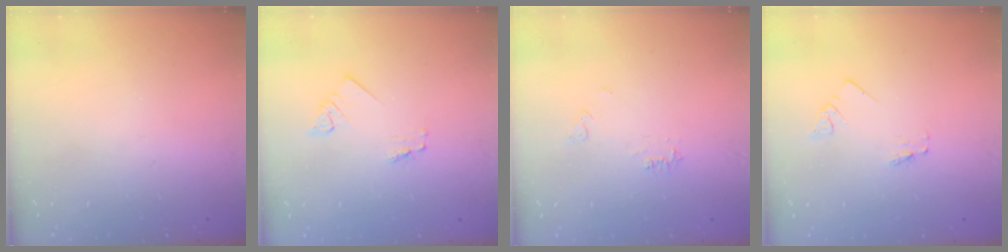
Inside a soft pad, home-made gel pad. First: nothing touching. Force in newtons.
{"total": 1.6, "press": 1.6, "slide": 0.1}
{"total": 4.5, "press": 4.5, "slide": 0.7}
{"total": 0.0}